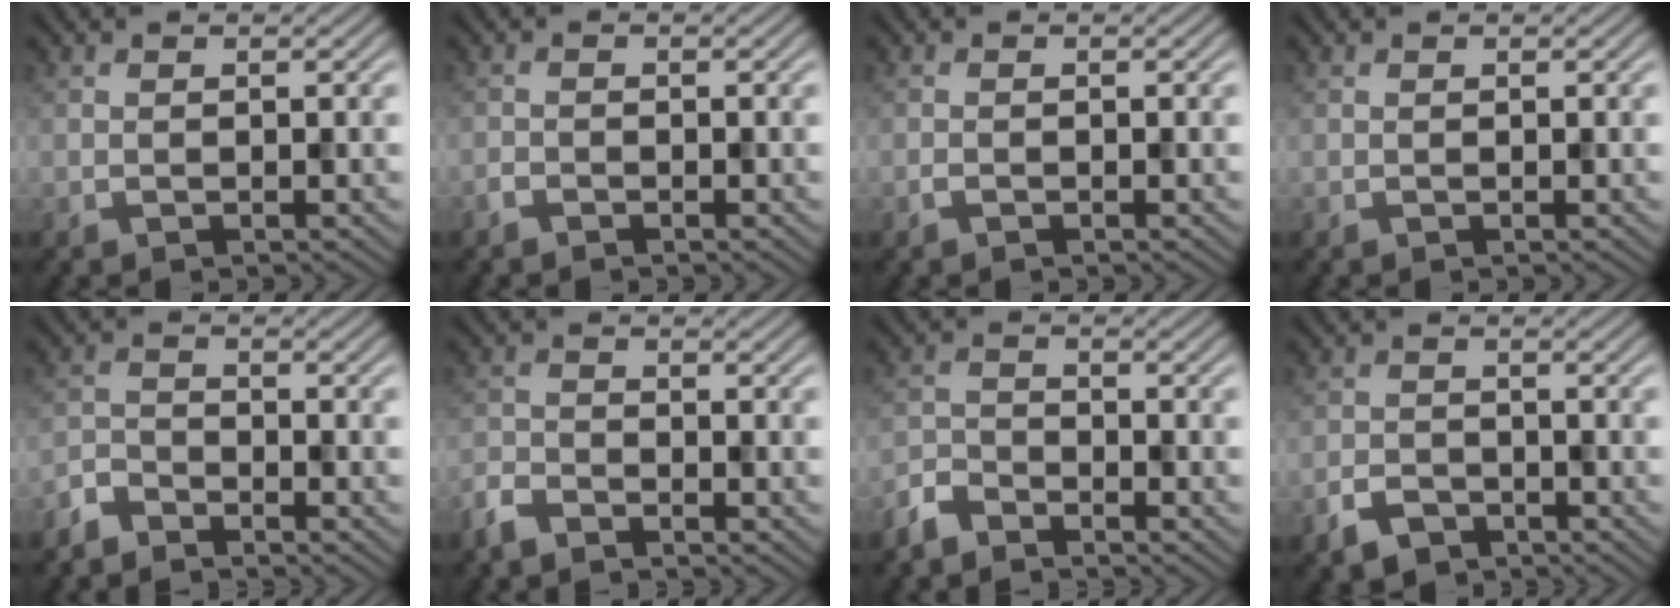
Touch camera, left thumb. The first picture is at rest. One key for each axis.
{"total": 1.0, "fx": -0.9, "fy": 0.4, "fz": 0.3, "tx": -0.006, "ty": 0.000, "tz": -0.021}
{"total": 0.7, "fx": -0.5, "fy": 0.2, "fz": 0.4, "tx": -0.009, "ty": 0.000, "tz": -0.010}
{"total": 0.0}
{"total": 3.4, "fx": -3.2, "fy": 1.0, "fz": 0.8, "tx": -0.018, "ty": -0.006, "tz": -0.078}
{"total": 2.9, "fx": -2.6, "fy": 0.8, "fz": 1.0, "tx": -0.027, "ty": -0.007, "tz": -0.067}
{"total": 3.6, "fx": -3.3, "fy": 1.2, "fz": 1.1, "tx": -0.026, "ty": -0.006, "tz": -0.082}
{"total": 3.3, "fx": -2.4, "fy": 1.8, "fz": 1.2, "tx": -0.026, "ty": -0.004, "tz": -0.055}